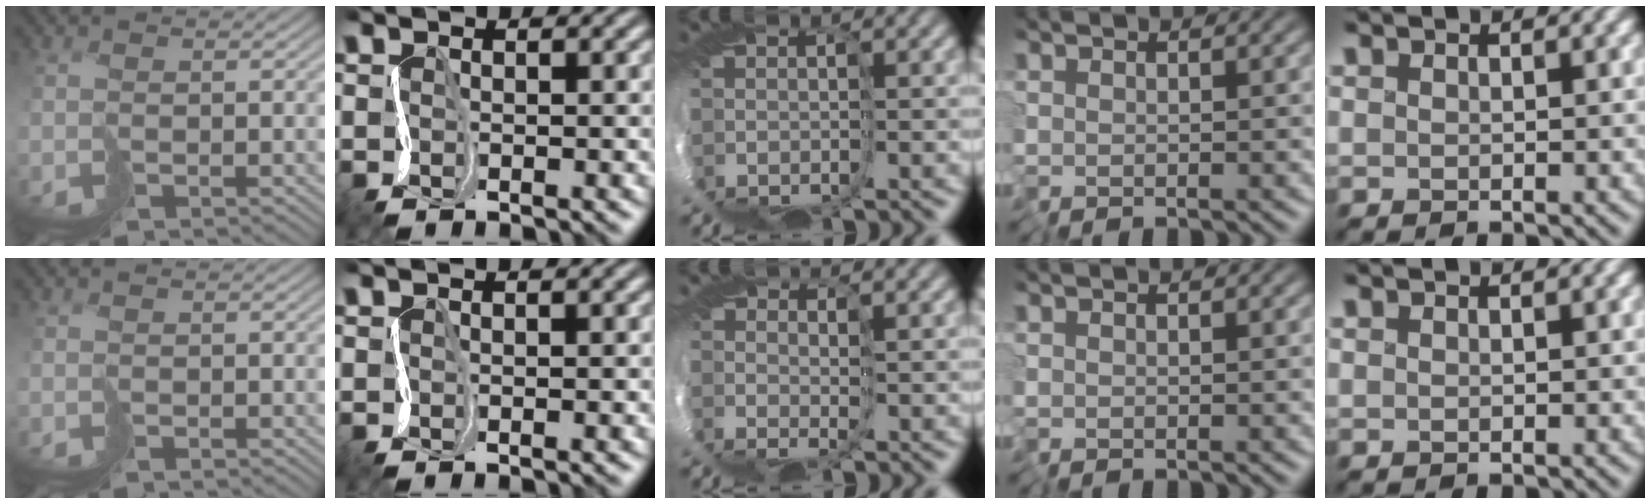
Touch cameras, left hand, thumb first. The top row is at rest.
{"thumb": {"total": 0.7, "force": [-0.6, -0.2, -0.3], "torque": [0.008, 0.000, -0.013]}, "index": {"total": 1.4, "force": [0.0, 0.4, 1.3], "torque": [-0.013, 0.001, 0.002]}, "middle": {"total": 2.2, "force": [2.0, -0.5, 0.5], "torque": [-0.001, -0.003, 0.029]}}